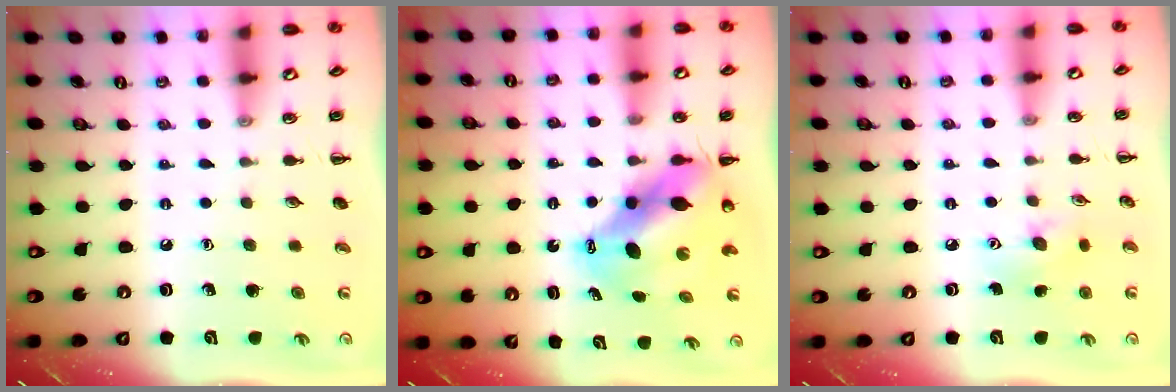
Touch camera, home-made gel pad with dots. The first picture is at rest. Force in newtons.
{"total": 9.9, "press": 9.6, "slide": 2.6}
{"total": 6.5, "press": 6.5, "slide": 0.7}